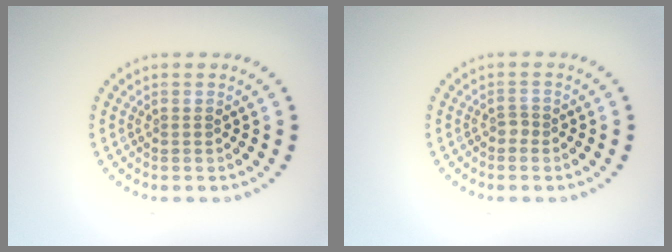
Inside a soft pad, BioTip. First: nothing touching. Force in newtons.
{"total": 0.8, "press": 0.5, "slide": 0.7}